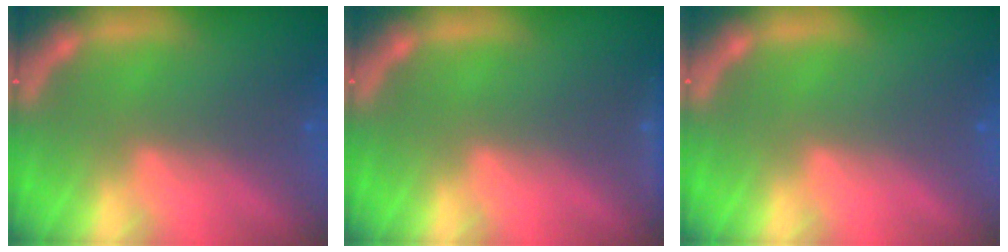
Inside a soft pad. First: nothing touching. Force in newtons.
{"total": 1.4}
{"total": 0.0}